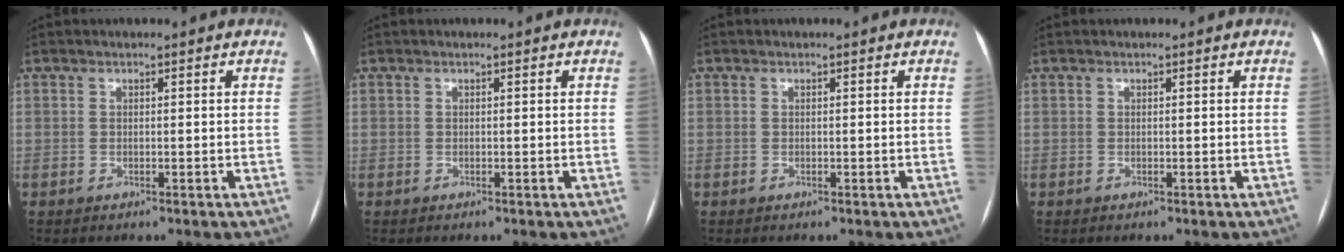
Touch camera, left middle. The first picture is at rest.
{"total": 0.0}
{"total": 0.0}
{"total": 0.0}